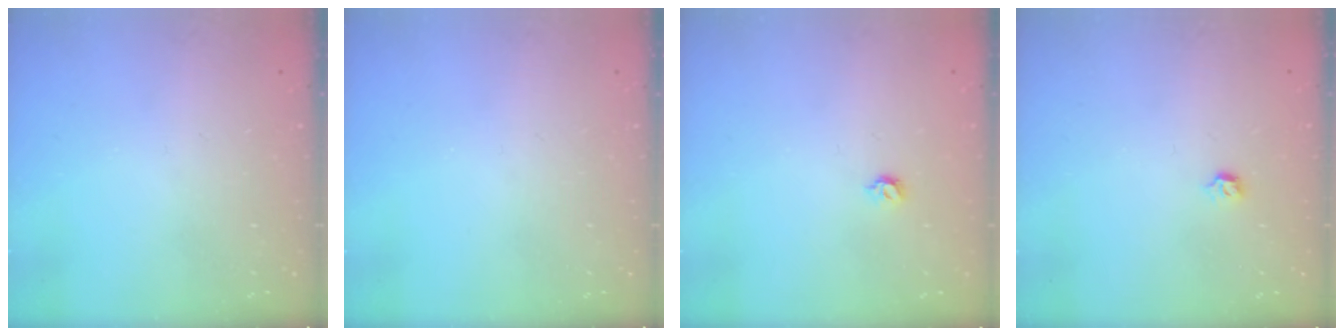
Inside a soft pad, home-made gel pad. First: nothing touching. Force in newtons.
{"total": 0.0}
{"total": 3.9, "press": 3.8, "slide": 0.8}
{"total": 2.8, "press": 2.7, "slide": 0.8}